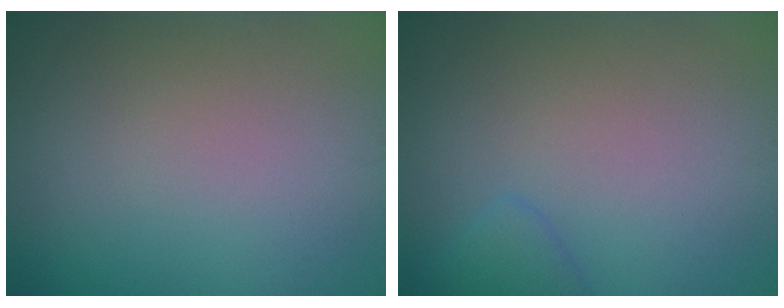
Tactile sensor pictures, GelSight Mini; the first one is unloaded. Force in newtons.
{"total": 1.5, "press": 1.5, "slide": 0.1}